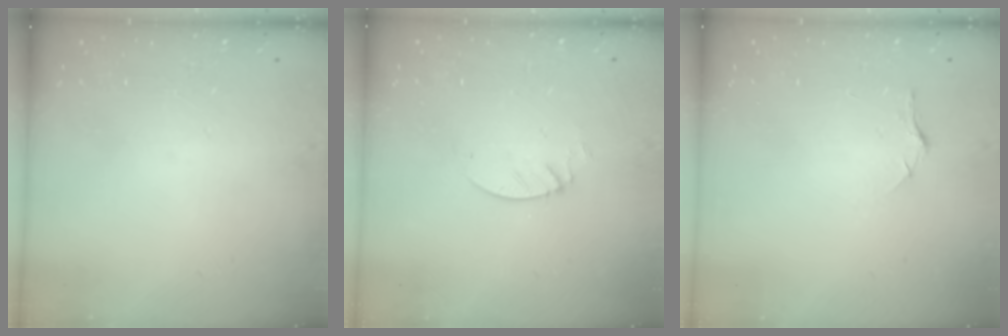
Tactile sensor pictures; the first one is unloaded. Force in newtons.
{"total": 1.3, "press": 1.3, "slide": 0.1}
{"total": 5.7, "press": 5.6, "slide": 0.6}